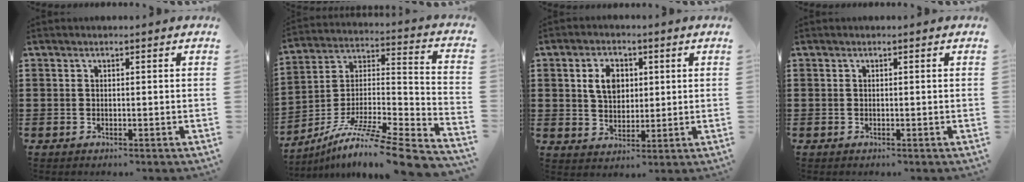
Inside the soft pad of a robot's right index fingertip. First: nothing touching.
{"total": 9.8, "force": [-7.5, 0.7, 6.2], "torque": [-0.109, -0.005, -0.146]}
{"total": 5.5, "force": [1.4, 3.9, 3.6], "torque": [-0.076, 0.011, 0.021]}
{"total": 0.0}